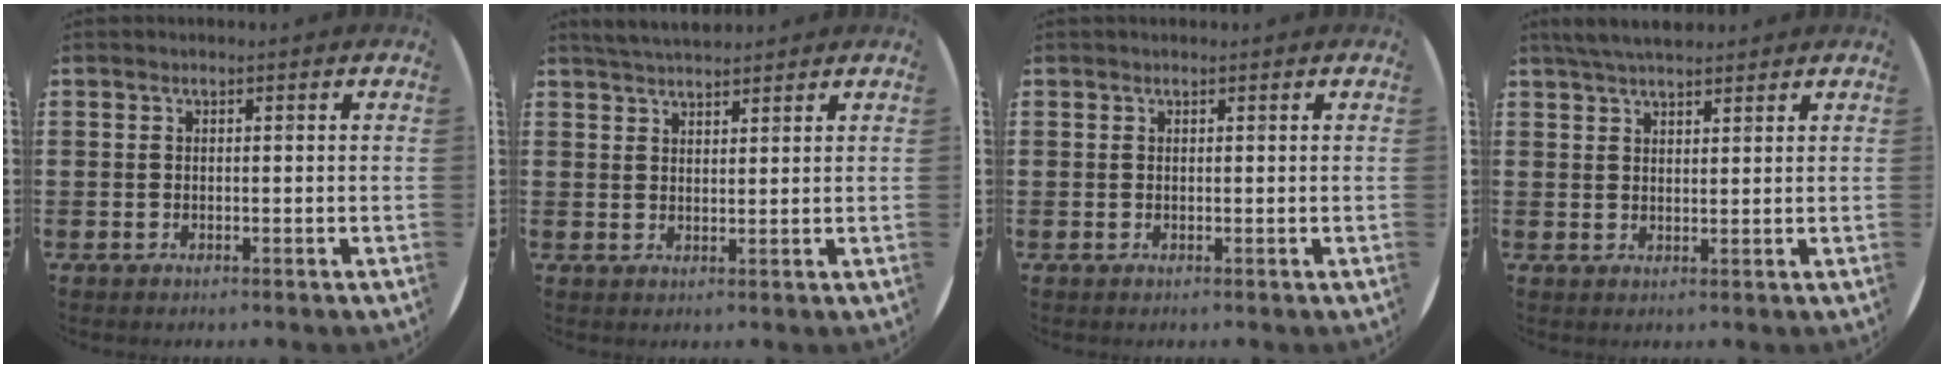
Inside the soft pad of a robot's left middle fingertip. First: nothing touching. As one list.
[{"total": 3.7, "force": [3.6, 0.5, 0.6], "torque": [-0.019, -0.006, 0.067]}, {"total": 0.0}, {"total": 4.3, "force": [3.9, 0.9, 1.5], "torque": [-0.038, -0.003, 0.072]}]